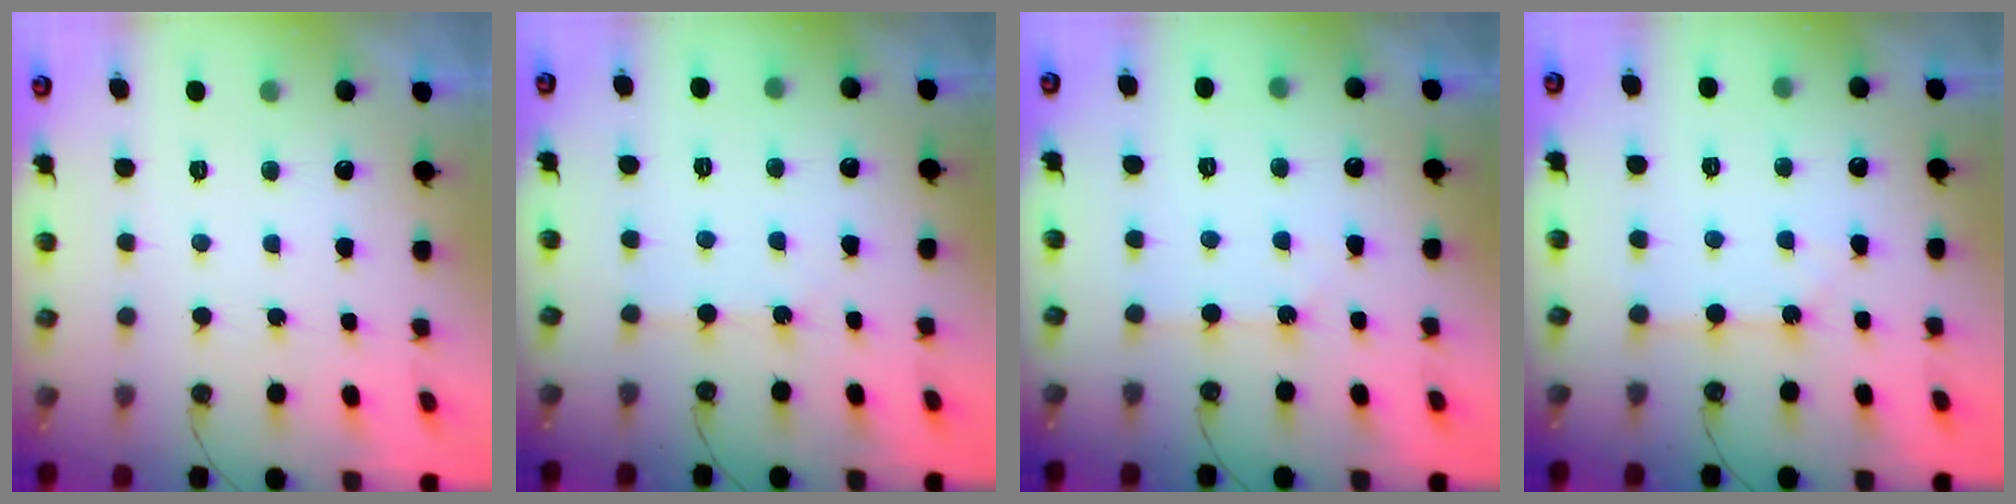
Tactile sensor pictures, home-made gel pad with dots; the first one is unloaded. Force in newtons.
{"total": 2.5, "press": 2.5, "slide": 0.4}
{"total": 2.3, "press": 2.3, "slide": 0.3}
{"total": 1.8, "press": 1.7, "slide": 0.3}